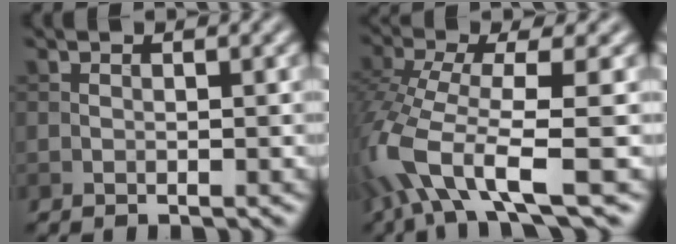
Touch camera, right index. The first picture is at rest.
{"total": 9.8, "force": [-5.0, 3.2, 7.8], "torque": [-0.172, -0.010, -0.101]}